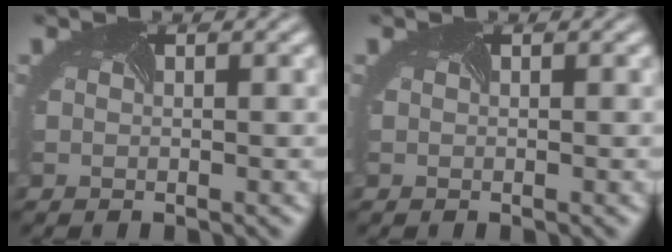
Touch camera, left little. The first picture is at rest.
{"total": 0.0}